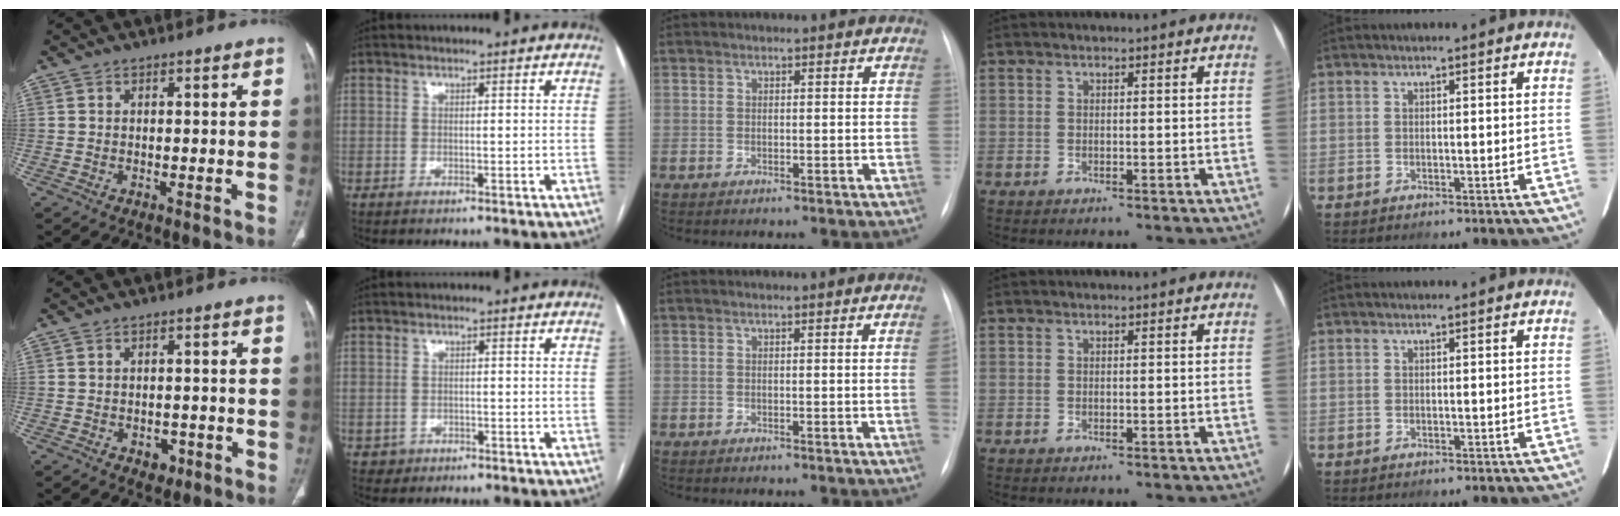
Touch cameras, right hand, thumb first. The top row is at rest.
{"thumb": {"total": 2.7, "force": [-1.2, 1.9, 1.4], "torque": [-0.007, 0.003, -0.010]}, "index": {"total": 1.6, "force": [-0.9, 1.3, -0.1], "torque": [0.004, 0.007, -0.012]}, "middle": {"total": 1.5, "force": [-0.5, -0.5, 1.4], "torque": [-0.022, 0.002, -0.012]}}